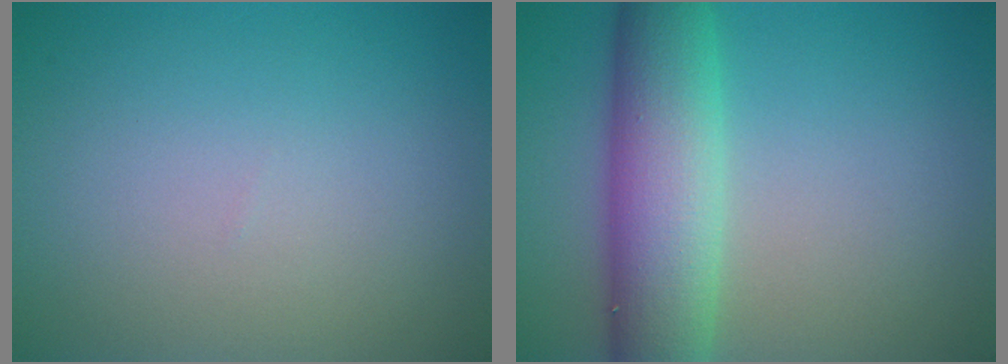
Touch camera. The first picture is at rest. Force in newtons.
{"total": 7.9, "press": 7.9, "slide": 0.2}